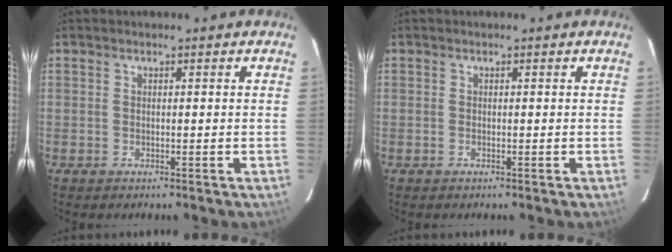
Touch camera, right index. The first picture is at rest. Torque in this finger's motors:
{"motor_torque": [0.28, 0.08, 0.04, 0.01]}